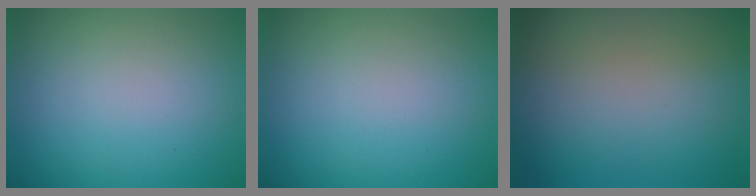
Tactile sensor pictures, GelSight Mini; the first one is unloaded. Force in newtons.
{"total": 0.0}
{"total": 0.0}